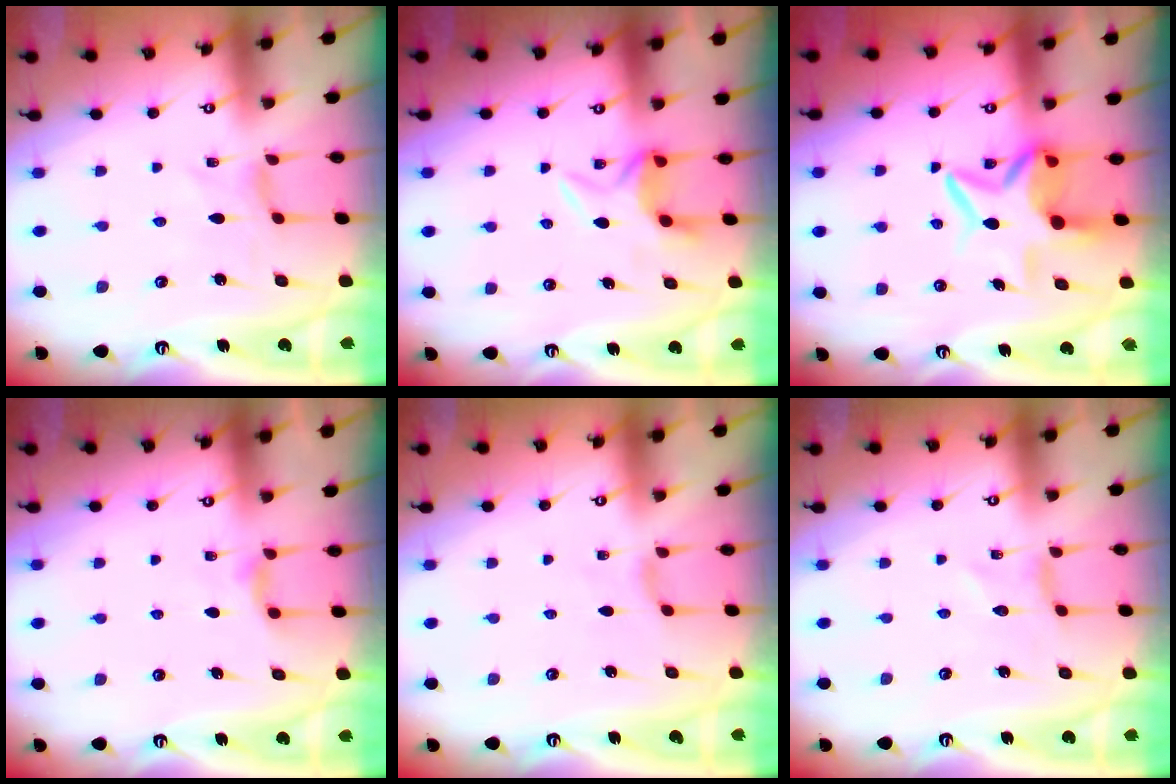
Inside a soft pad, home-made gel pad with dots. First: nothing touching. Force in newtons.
{"total": 6.0, "press": 5.8, "slide": 1.6}
{"total": 8.8, "press": 8.8, "slide": 1.1}
{"total": 5.5, "press": 5.4, "slide": 0.7}
{"total": 1.8, "press": 1.7, "slide": 0.5}
{"total": 0.0}